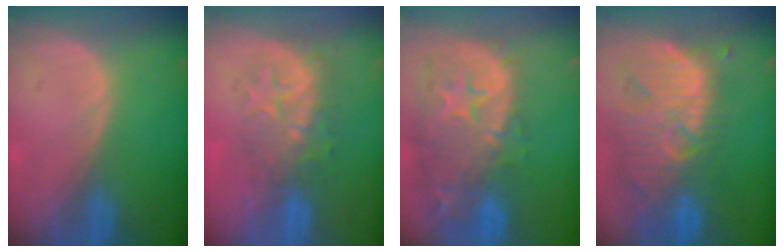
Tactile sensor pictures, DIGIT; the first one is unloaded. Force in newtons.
{"total": 7.9, "press": 7.4, "slide": 2.7}
{"total": 14.7, "press": 11.8, "slide": 8.8}
{"total": 13.2, "press": 11.4, "slide": 6.6}